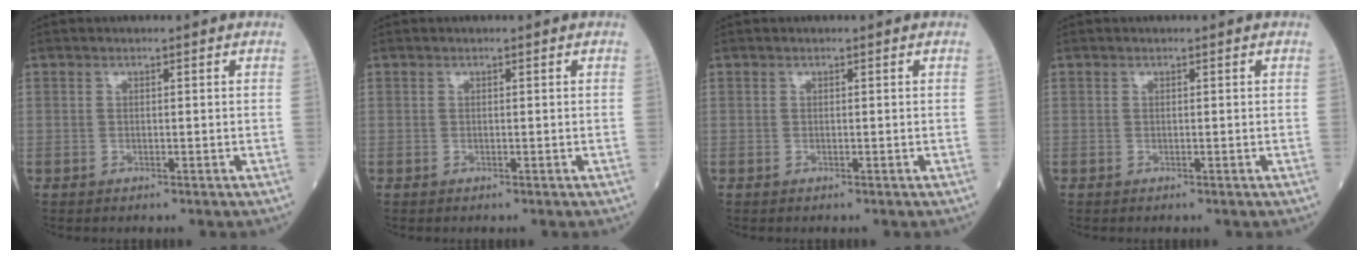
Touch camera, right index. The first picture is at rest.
{"total": 0.0}
{"total": 0.0}
{"total": 0.0}